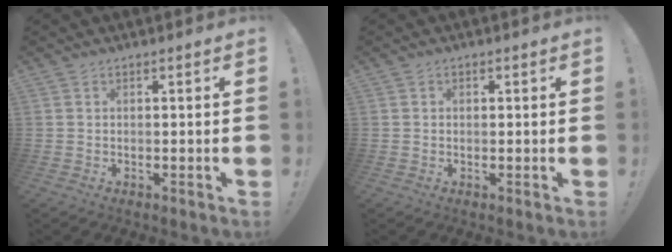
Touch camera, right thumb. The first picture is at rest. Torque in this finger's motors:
{"motor_torque": [-0.08, -0.17, -0.02, -0.08, 0.02]}